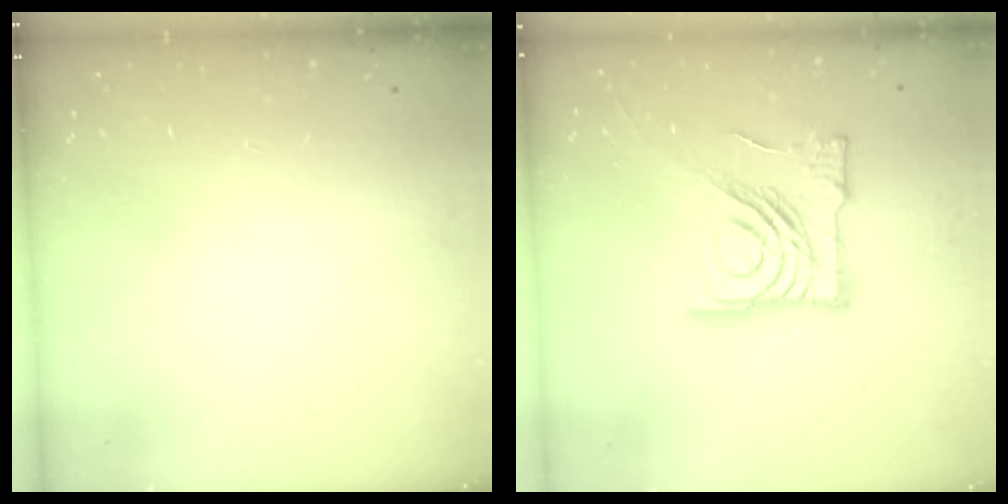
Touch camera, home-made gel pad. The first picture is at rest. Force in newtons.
{"total": 23.5, "press": 23.3, "slide": 2.7}